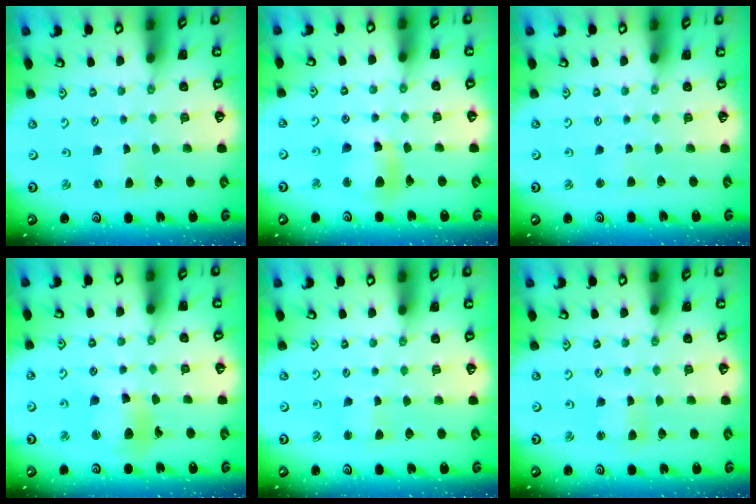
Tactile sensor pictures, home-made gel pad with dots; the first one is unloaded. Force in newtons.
{"total": 11.8, "press": 11.7, "slide": 1.9}
{"total": 1.6, "press": 1.5, "slide": 0.3}
{"total": 11.0, "press": 10.7, "slide": 2.4}
{"total": 2.4, "press": 2.4, "slide": 0.3}
{"total": 1.4, "press": 1.3, "slide": 0.3}